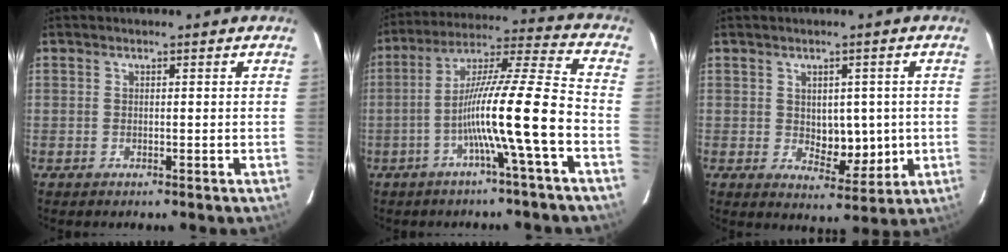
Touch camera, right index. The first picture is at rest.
{"total": 14.4, "force": [-4.7, -1.3, 13.6], "torque": [-0.236, 0.015, -0.087]}
{"total": 6.8, "force": [-0.1, 3.9, 5.6], "torque": [-0.074, -0.001, 0.013]}